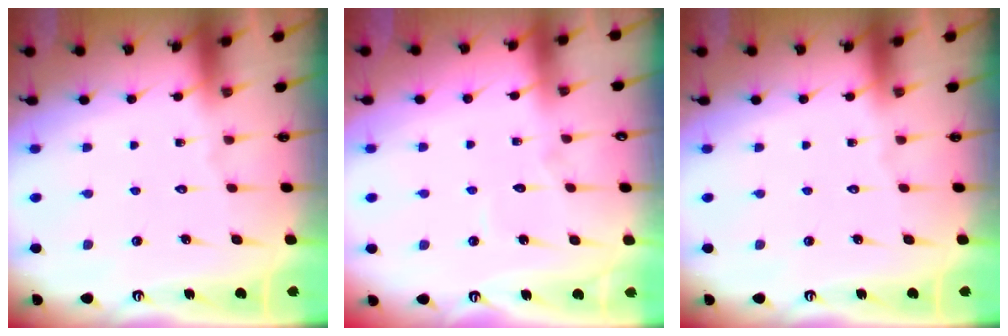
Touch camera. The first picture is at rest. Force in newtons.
{"total": 2.7, "press": 2.7, "slide": 0.2}
{"total": 0.0}